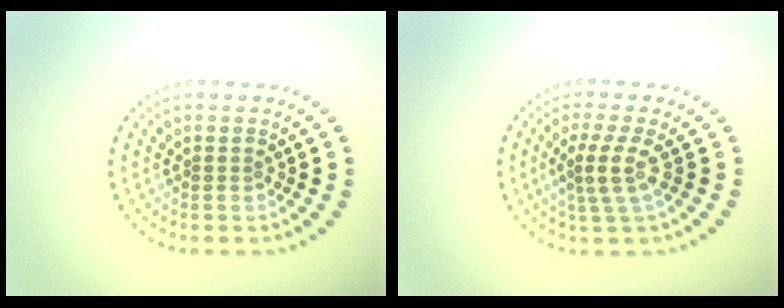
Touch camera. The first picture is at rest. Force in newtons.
{"total": 2.9, "press": 2.1, "slide": 2.0}